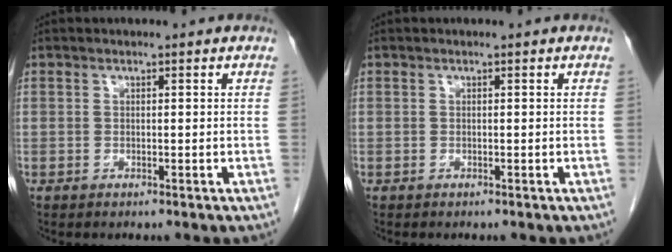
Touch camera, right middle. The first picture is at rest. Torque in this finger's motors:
{"motor_torque": [-0.12, -0.20, -0.07, -0.01]}